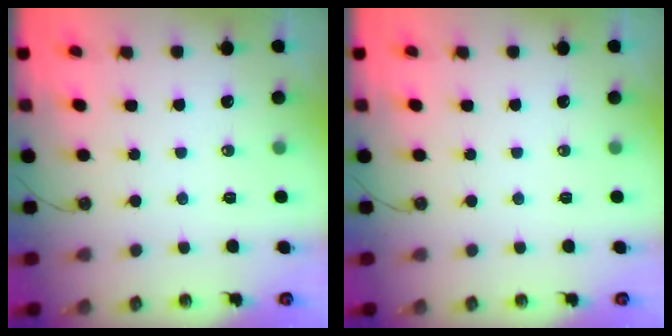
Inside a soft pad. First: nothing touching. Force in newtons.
{"total": 0.0}